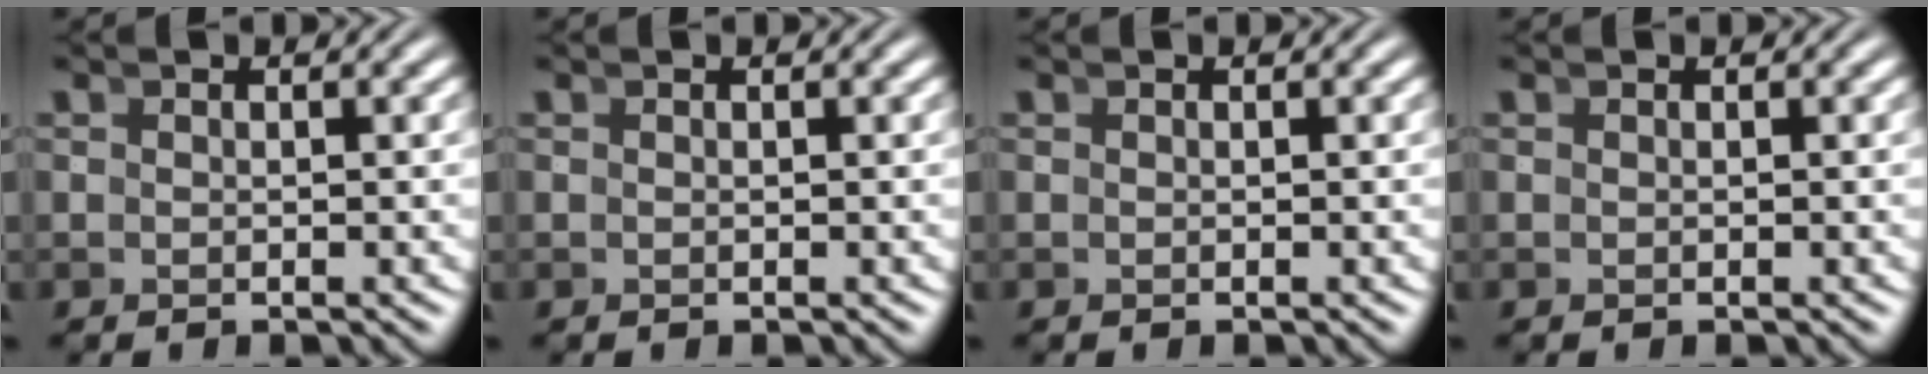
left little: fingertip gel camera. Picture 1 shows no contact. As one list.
[{"total": 0.0}, {"total": 0.0}, {"total": 0.0}]